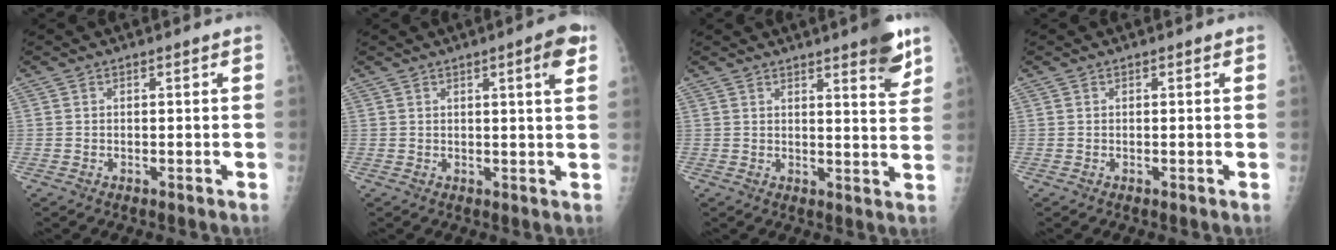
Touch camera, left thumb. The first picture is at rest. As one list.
[{"total": 5.1, "force": [2.3, 0.6, 4.5], "torque": [-0.057, -0.007, 0.027]}, {"total": 7.5, "force": [4.8, 1.5, 5.6], "torque": [-0.058, -0.028, 0.059]}, {"total": 0.0}]